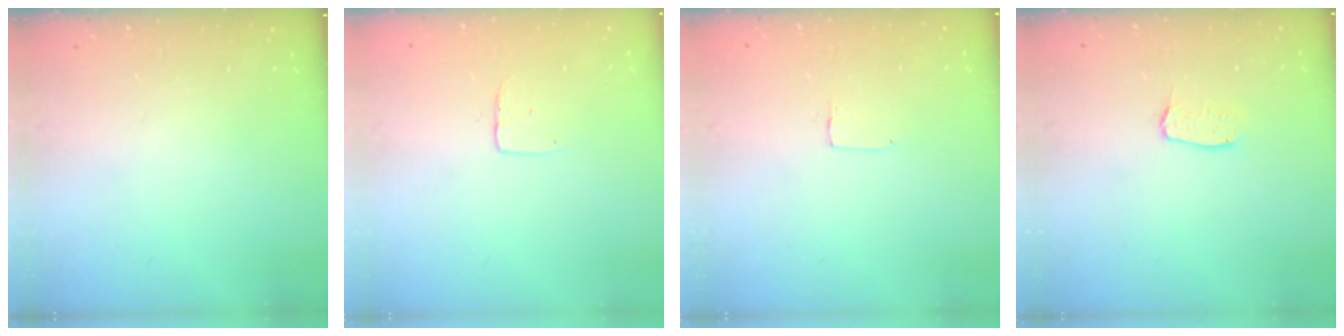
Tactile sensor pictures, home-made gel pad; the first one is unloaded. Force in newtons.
{"total": 3.6, "press": 3.6, "slide": 0.3}
{"total": 2.0, "press": 2.0, "slide": 0.0}
{"total": 3.6, "press": 3.6, "slide": 0.3}